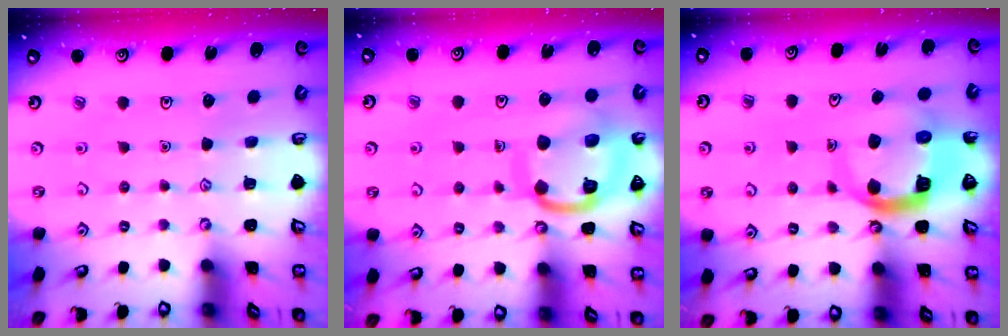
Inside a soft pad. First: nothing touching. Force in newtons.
{"total": 14.8, "press": 14.7, "slide": 1.6}
{"total": 9.2, "press": 9.2, "slide": 1.0}